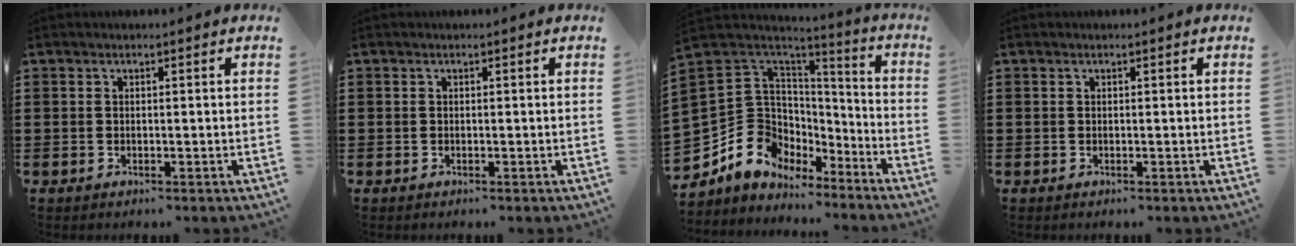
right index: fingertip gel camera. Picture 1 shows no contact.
{"total": 0.0}
{"total": 9.8, "force": [-3.5, 8.9, 2.2], "torque": [-0.092, -0.009, -0.065]}
{"total": 0.0}